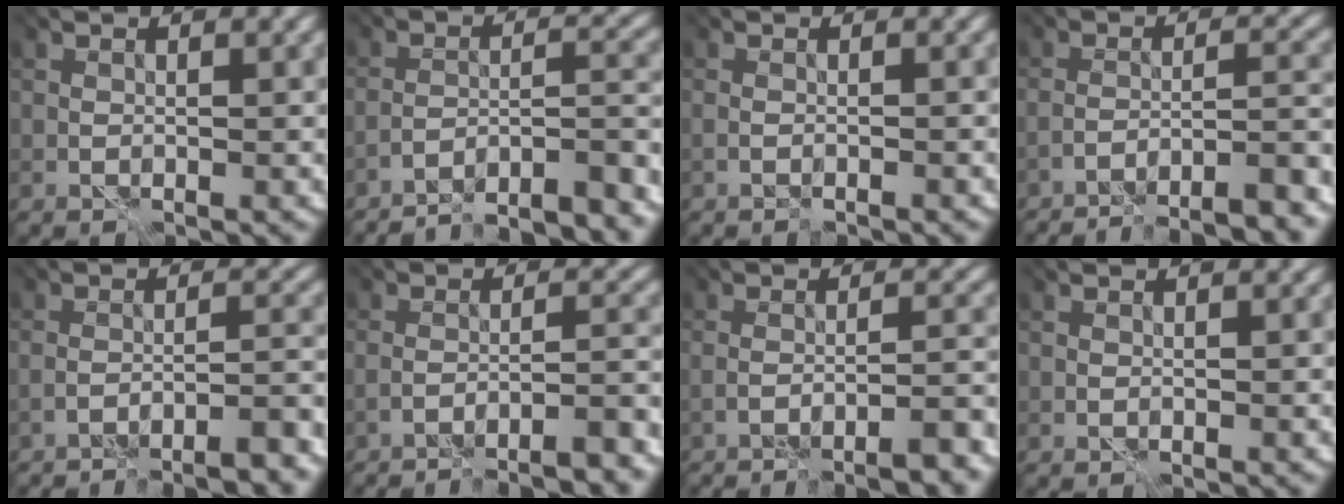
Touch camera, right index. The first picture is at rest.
{"total": 10.1, "force": [-9.5, 0.8, 3.5], "torque": [-0.028, 0.014, -0.130]}
{"total": 0.8, "force": [-0.8, 0.0, 0.3], "torque": [-0.006, 0.003, -0.013]}
{"total": 7.7, "force": [-6.8, 0.4, 3.5], "torque": [-0.033, 0.012, -0.093]}
{"total": 4.6, "force": [-4.0, -0.1, 2.2], "torque": [-0.022, 0.009, -0.066]}
{"total": 5.1, "force": [-4.4, 0.0, 2.6], "torque": [-0.024, 0.011, -0.070]}
{"total": 4.2, "force": [-3.1, 0.1, 2.7], "torque": [-0.031, 0.001, -0.053]}
{"total": 0.0}